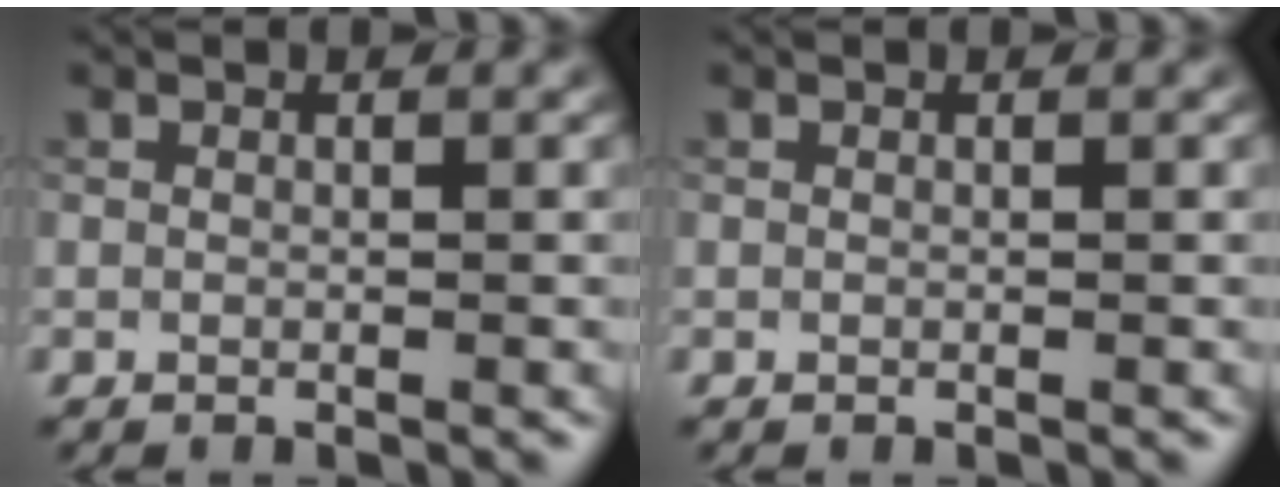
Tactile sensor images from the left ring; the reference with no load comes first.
{"total": 0.0}